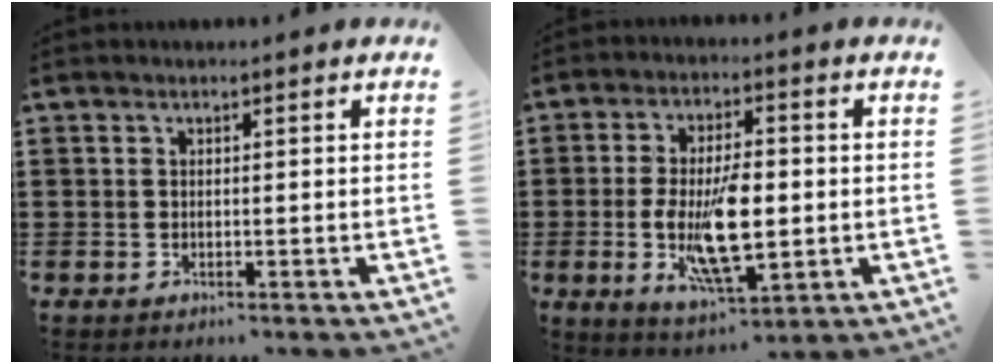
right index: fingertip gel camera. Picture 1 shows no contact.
{"total": 11.4, "force": [-1.3, 4.5, 10.4], "torque": [-0.210, -0.012, -0.025]}